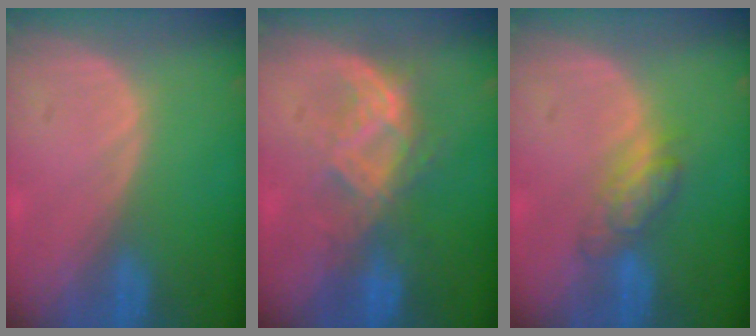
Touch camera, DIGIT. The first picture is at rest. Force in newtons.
{"total": 7.0, "press": 6.8, "slide": 1.3}
{"total": 5.0, "press": 4.6, "slide": 2.0}